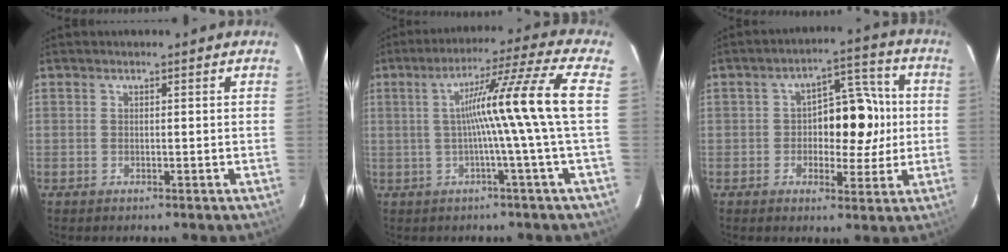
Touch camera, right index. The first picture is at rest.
{"total": 12.2, "force": [0.1, -3.1, 11.8], "torque": [-0.179, 0.014, 0.006]}
{"total": 10.1, "force": [0.0, 4.9, 8.8], "torque": [-0.119, 0.030, 0.007]}